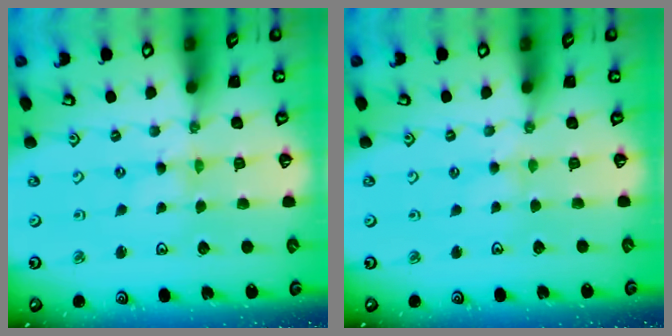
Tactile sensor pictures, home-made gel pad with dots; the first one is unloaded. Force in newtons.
{"total": 2.3, "press": 2.3, "slide": 0.4}